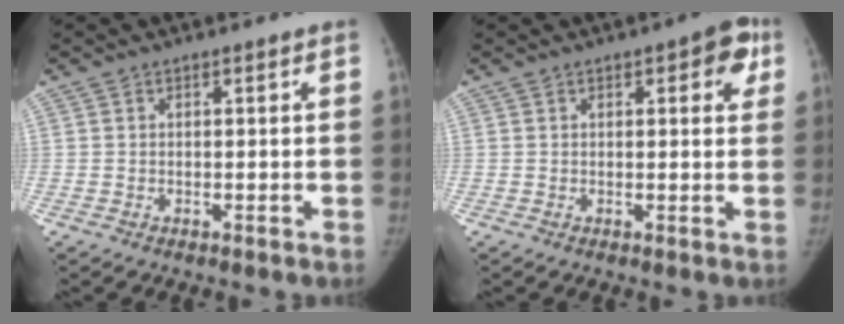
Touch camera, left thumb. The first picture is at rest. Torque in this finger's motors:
{"motor_torque": [-0.09, 0.07, 0.01, 0.38, -0.01]}